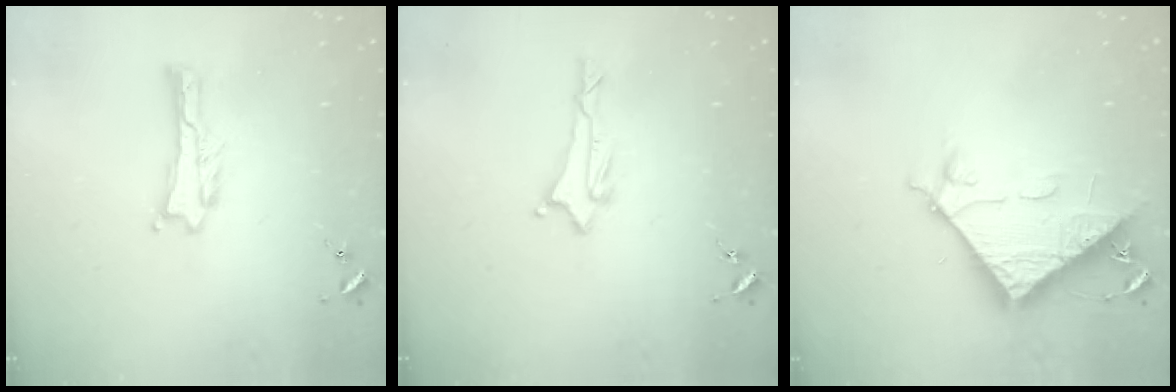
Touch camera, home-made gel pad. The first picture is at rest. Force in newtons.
{"total": 1.7, "press": 1.6, "slide": 0.5}
{"total": 8.1, "press": 8.1, "slide": 0.9}